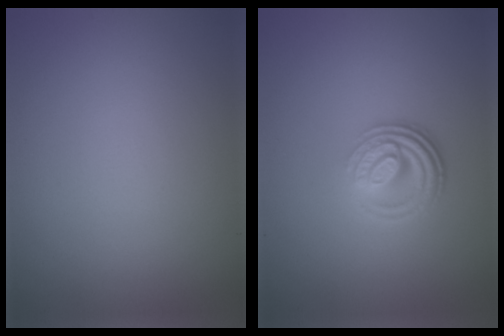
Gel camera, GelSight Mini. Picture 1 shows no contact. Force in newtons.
{"total": 3.9, "press": 2.7, "slide": 2.8}